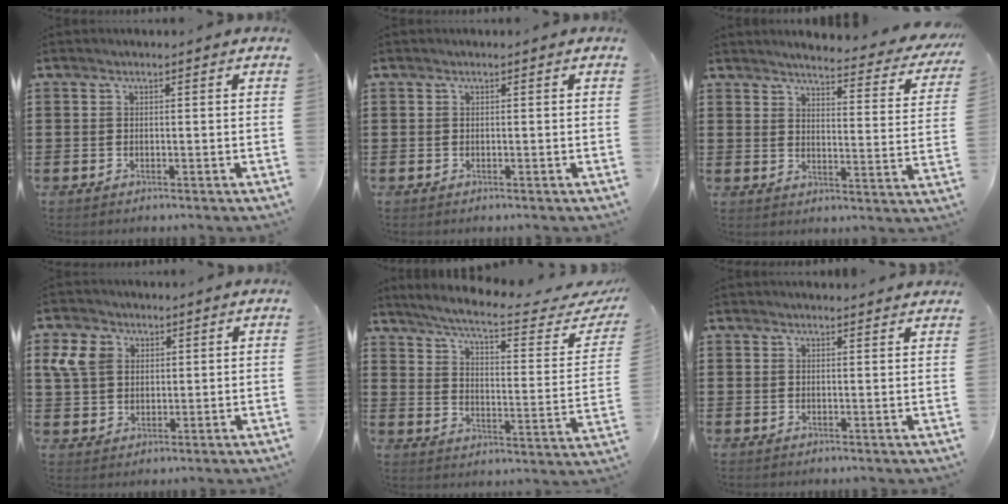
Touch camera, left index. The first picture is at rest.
{"total": 0.0}
{"total": 4.0, "force": [3.7, -0.3, 1.5], "torque": [-0.041, -0.034, 0.054]}
{"total": 5.7, "force": [2.2, 4.7, 2.4], "torque": [-0.075, 0.014, 0.038]}
{"total": 6.6, "force": [5.5, -0.3, 3.6], "torque": [-0.095, -0.038, 0.090]}
{"total": 1.6, "force": [1.5, 0.2, 0.2], "torque": [-0.007, 0.002, 0.030]}